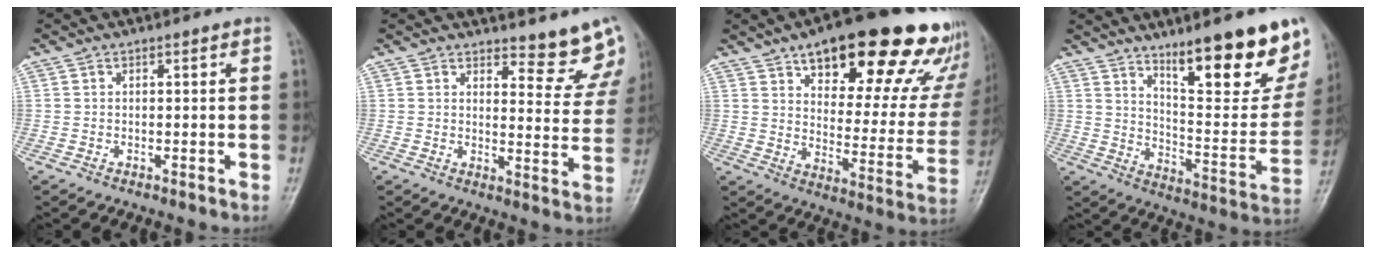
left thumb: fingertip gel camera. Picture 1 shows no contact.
{"total": 8.8, "force": [8.2, 2.6, 2.2], "torque": [0.010, -0.069, 0.088]}
{"total": 28.0, "force": [17.9, 10.5, 18.8], "torque": [-0.208, -0.060, 0.245]}
{"total": 21.1, "force": [13.8, 5.3, 15.1], "torque": [-0.173, -0.089, 0.217]}